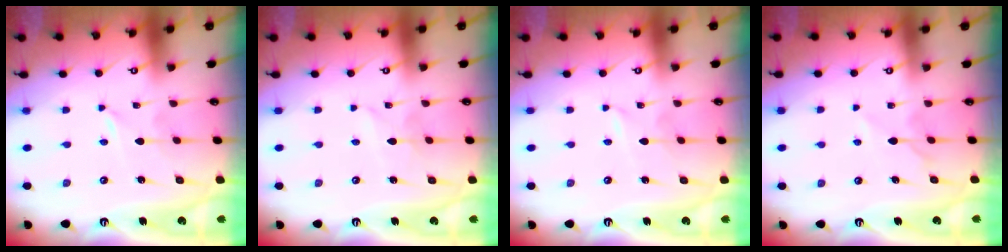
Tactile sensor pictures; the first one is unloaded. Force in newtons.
{"total": 2.4, "press": 2.3, "slide": 0.3}
{"total": 1.6, "press": 1.6, "slide": 0.2}
{"total": 5.3, "press": 5.2, "slide": 0.7}